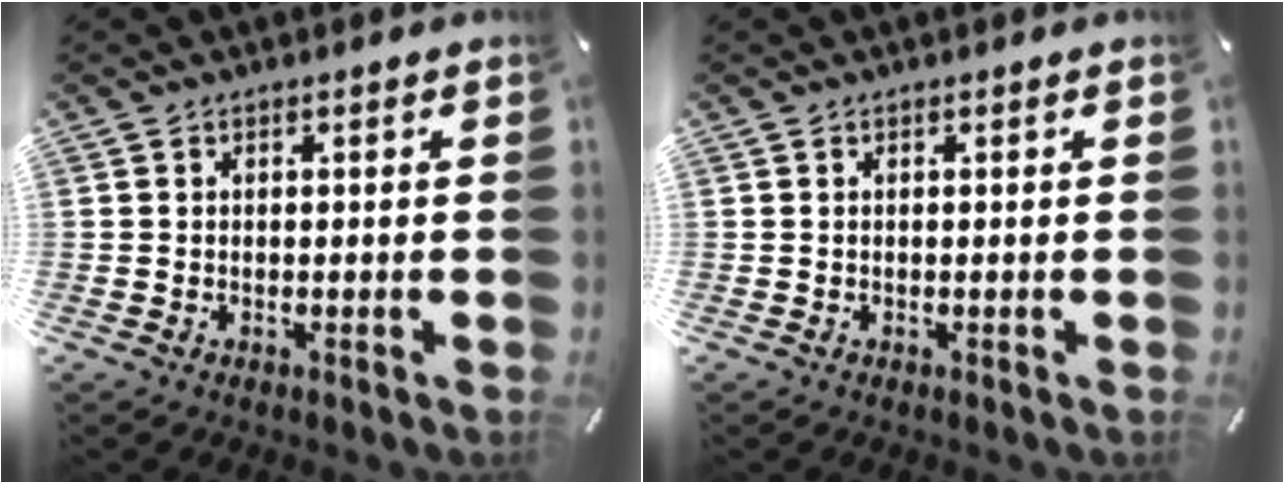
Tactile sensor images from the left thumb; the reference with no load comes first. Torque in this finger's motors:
{"motor_torque": [-0.32, 0.02, -0.13, -0.08, 0.00]}